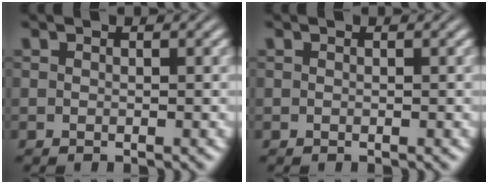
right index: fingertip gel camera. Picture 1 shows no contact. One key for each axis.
{"total": 0.0}